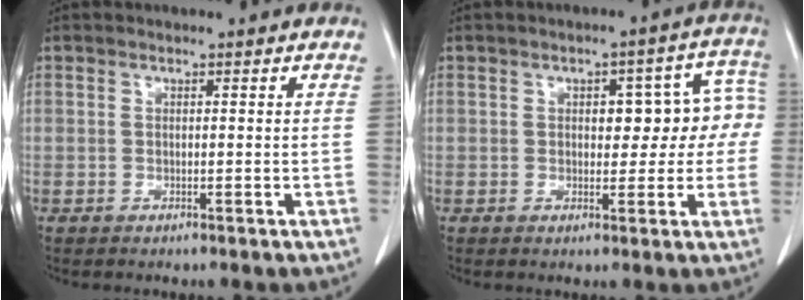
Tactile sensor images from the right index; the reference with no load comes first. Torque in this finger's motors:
{"motor_torque": [0.22, 0.03, 0.10, 0.03]}